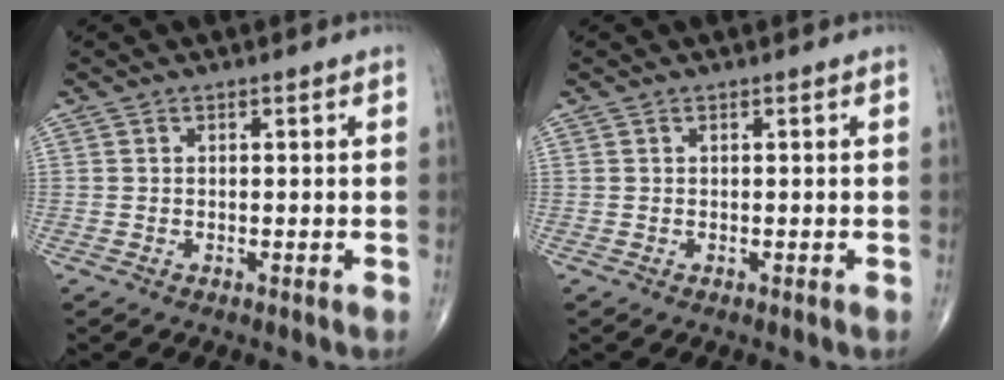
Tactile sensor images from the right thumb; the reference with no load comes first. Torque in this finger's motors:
{"motor_torque": [-0.14, -0.12, 0.30, -0.01, -0.04]}